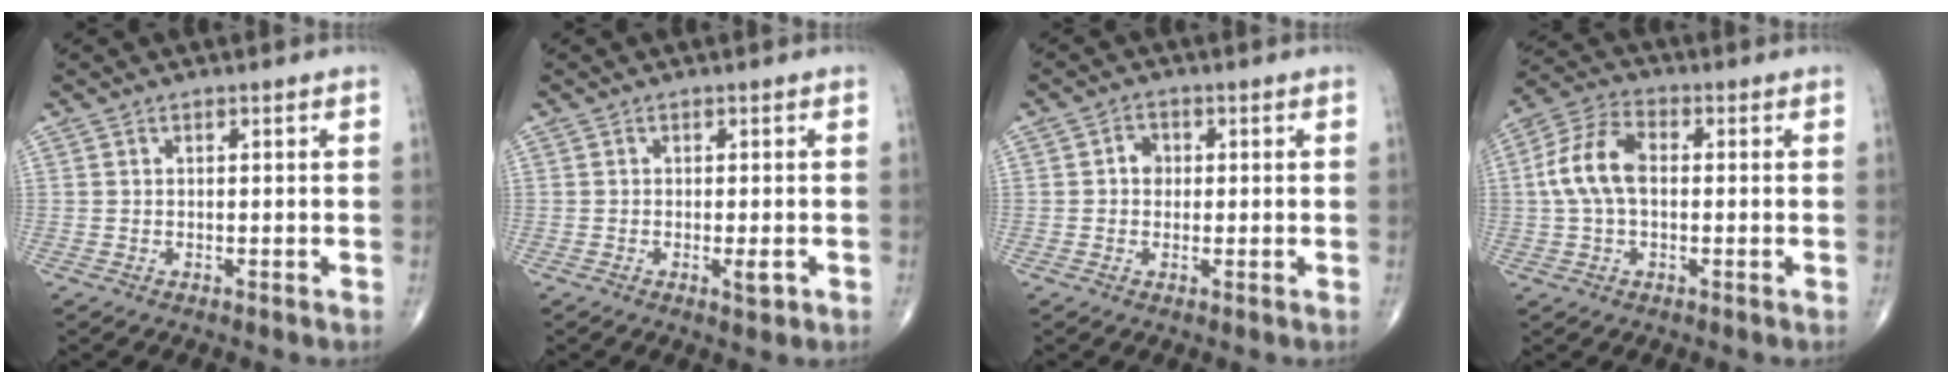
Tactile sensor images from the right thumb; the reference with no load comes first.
{"total": 2.0, "force": [-0.7, 0.5, 1.9], "torque": [-0.024, -0.004, -0.010]}
{"total": 2.7, "force": [0.2, 2.3, 1.4], "torque": [-0.006, 0.008, -0.001]}
{"total": 9.8, "force": [0.4, 5.9, 7.9], "torque": [-0.164, 0.027, 0.001]}